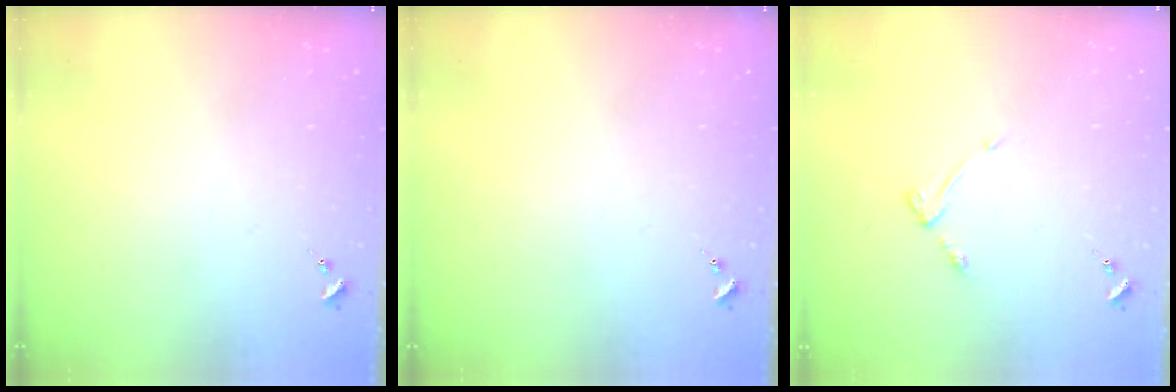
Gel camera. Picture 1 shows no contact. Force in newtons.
{"total": 0.0}
{"total": 4.7, "press": 4.7, "slide": 0.7}